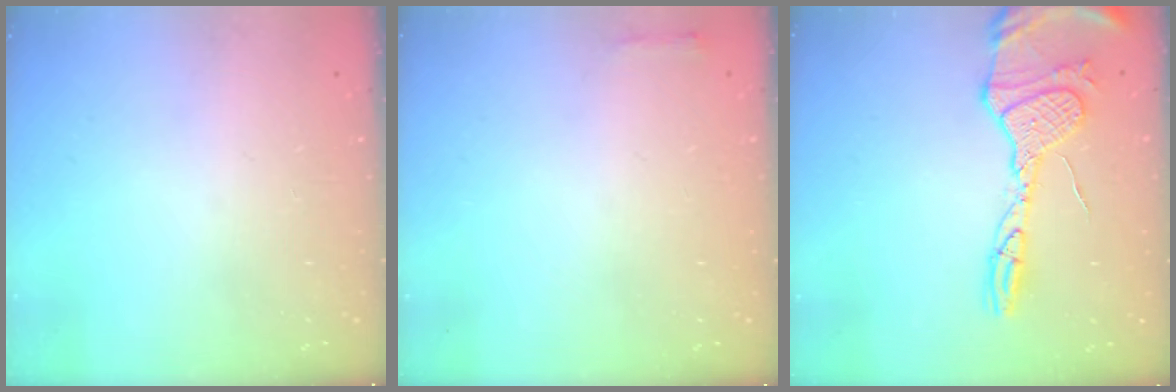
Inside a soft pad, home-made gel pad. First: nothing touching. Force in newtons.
{"total": 2.3, "press": 2.3, "slide": 0.5}
{"total": 16.0, "press": 15.9, "slide": 1.6}